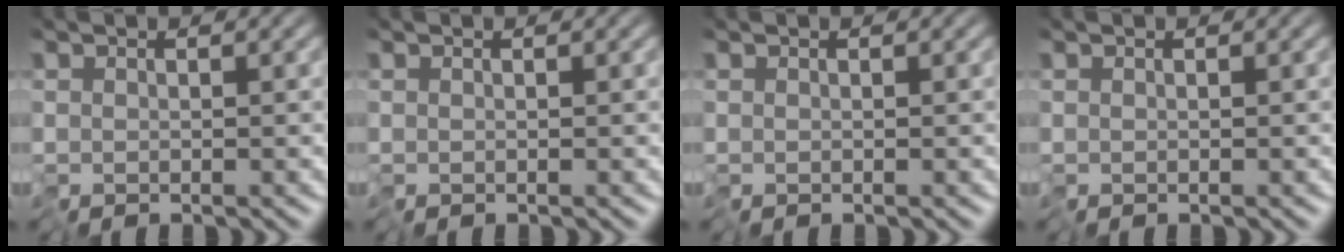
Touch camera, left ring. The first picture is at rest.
{"total": 0.0}
{"total": 0.0}
{"total": 0.0}